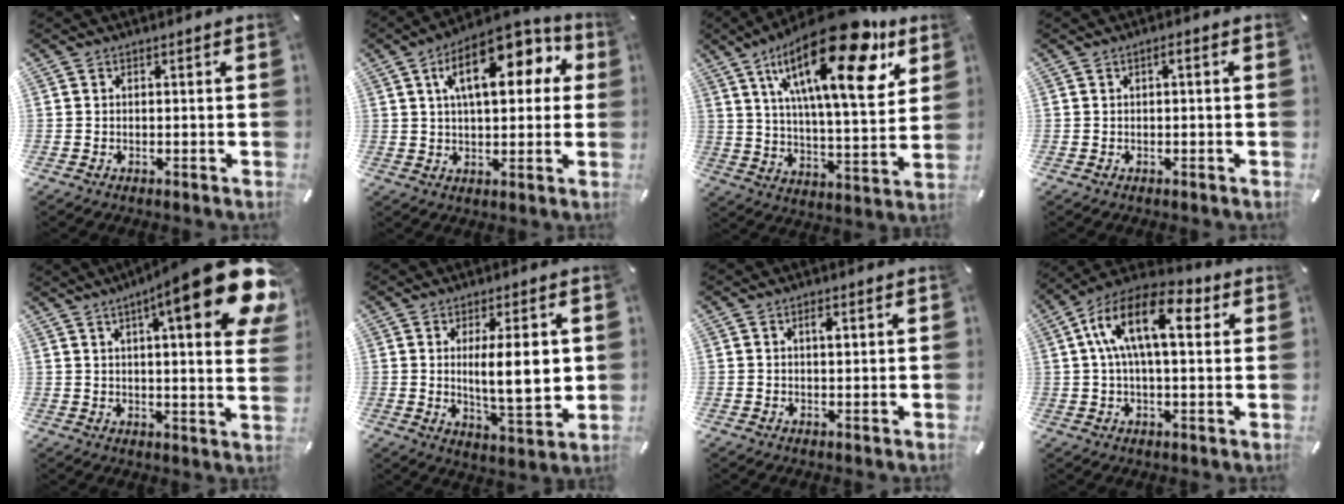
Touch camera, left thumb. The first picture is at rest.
{"total": 16.7, "force": [6.5, 8.2, 13.0], "torque": [-0.200, -0.008, 0.106]}
{"total": 27.7, "force": [14.6, 9.6, 21.5], "torque": [-0.356, -0.080, 0.228]}
{"total": 1.1, "force": [-0.2, 0.2, 1.1], "torque": [-0.020, 0.002, -0.004]}
{"total": 20.8, "force": [10.4, 4.0, 17.6], "torque": [-0.254, -0.061, 0.151]}
{"total": 13.3, "force": [2.1, 3.9, 12.5], "torque": [-0.200, -0.017, 0.028]}
{"total": 1.9, "force": [0.8, 0.7, 1.6], "torque": [-0.019, -0.003, 0.008]}
{"total": 15.4, "force": [4.6, 7.2, 12.8], "torque": [-0.246, -0.003, 0.074]}